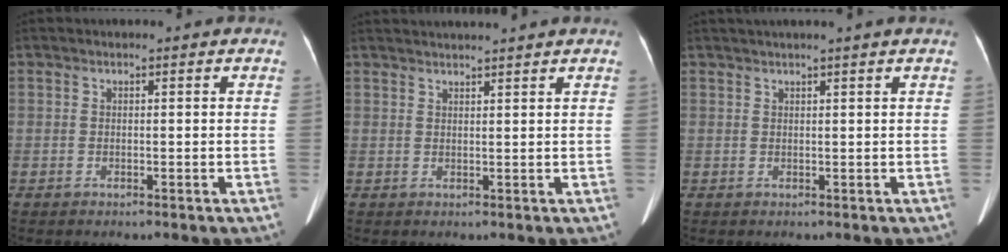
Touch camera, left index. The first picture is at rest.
{"total": 5.6, "force": [5.2, -0.9, 1.9], "torque": [-0.021, 0.028, 0.067]}
{"total": 3.6, "force": [2.8, -1.1, 1.8], "torque": [-0.021, 0.018, 0.045]}